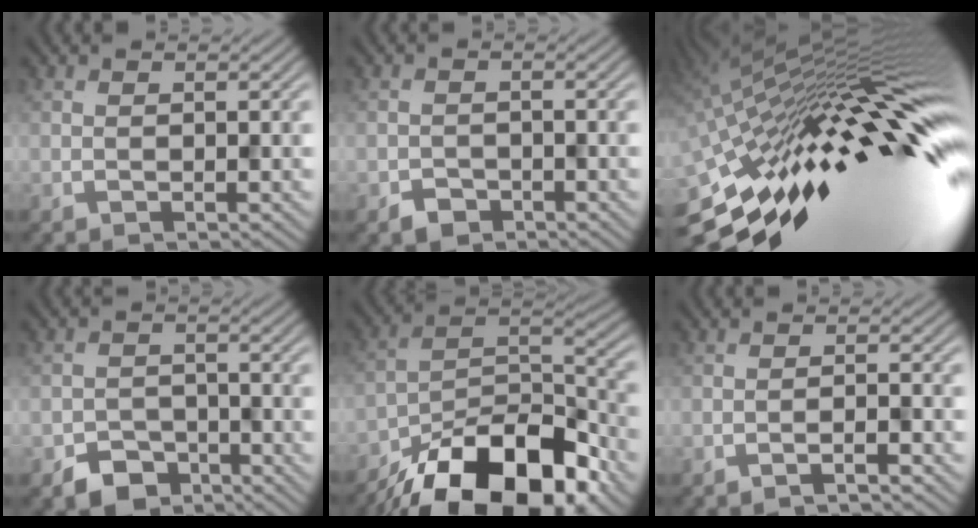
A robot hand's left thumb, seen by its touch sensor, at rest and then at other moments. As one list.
[{"total": 2.0, "force": [-1.4, 1.3, 0.5], "torque": [-0.006, 0.000, -0.031]}, {"total": 18.9, "force": [-2.8, 4.1, 18.3], "torque": [-0.302, 0.006, -0.075]}, {"total": 4.1, "force": [-2.9, 2.6, 1.4], "torque": [-0.023, -0.005, -0.059]}, {"total": 17.7, "force": [-12.5, 7.5, 10.1], "torque": [-0.198, -0.027, -0.200]}, {"total": 1.8, "force": [-1.3, 0.1, 1.3], "torque": [-0.018, 0.008, -0.030]}]